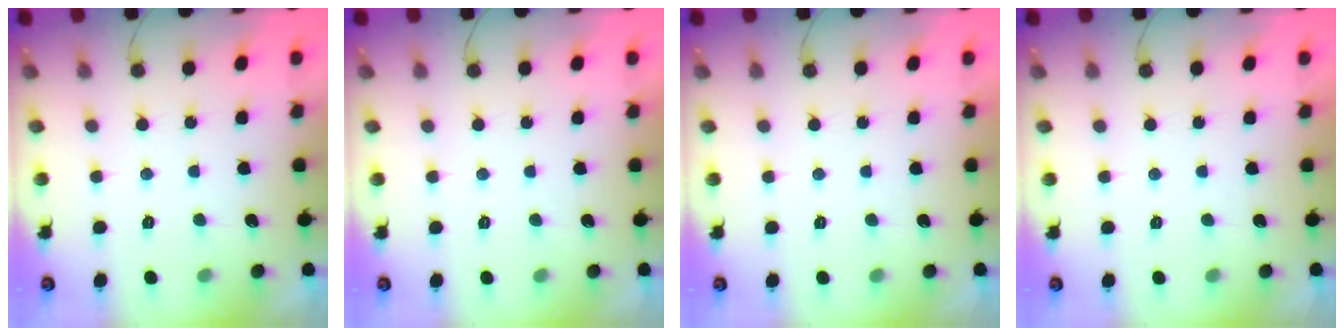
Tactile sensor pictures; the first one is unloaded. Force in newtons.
{"total": 1.7, "press": 1.7, "slide": 0.1}
{"total": 1.7, "press": 1.7, "slide": 0.0}
{"total": 1.7, "press": 1.7, "slide": 0.0}